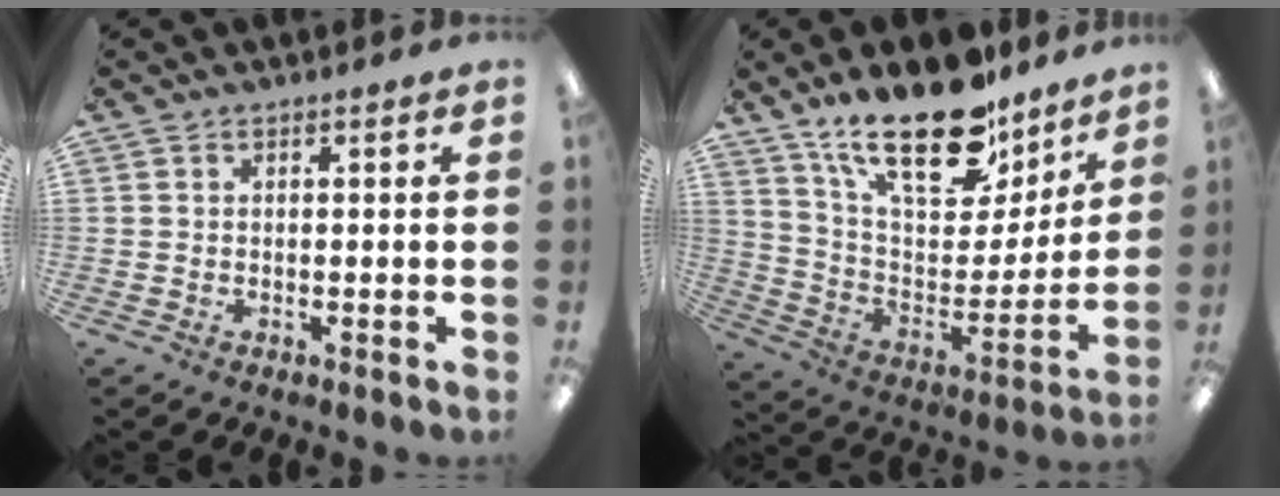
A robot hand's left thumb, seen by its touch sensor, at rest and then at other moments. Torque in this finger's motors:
{"motor_torque": [2.48, 1.47, 1.56, -1.22, 0.48]}